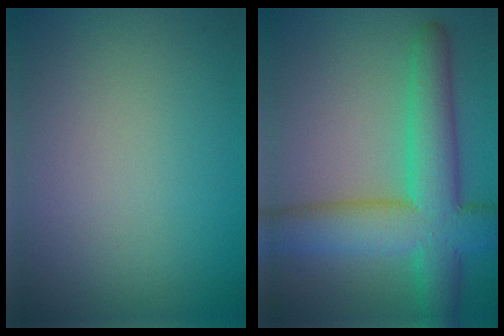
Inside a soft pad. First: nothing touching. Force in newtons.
{"total": 9.2, "press": 9.2, "slide": 0.2}